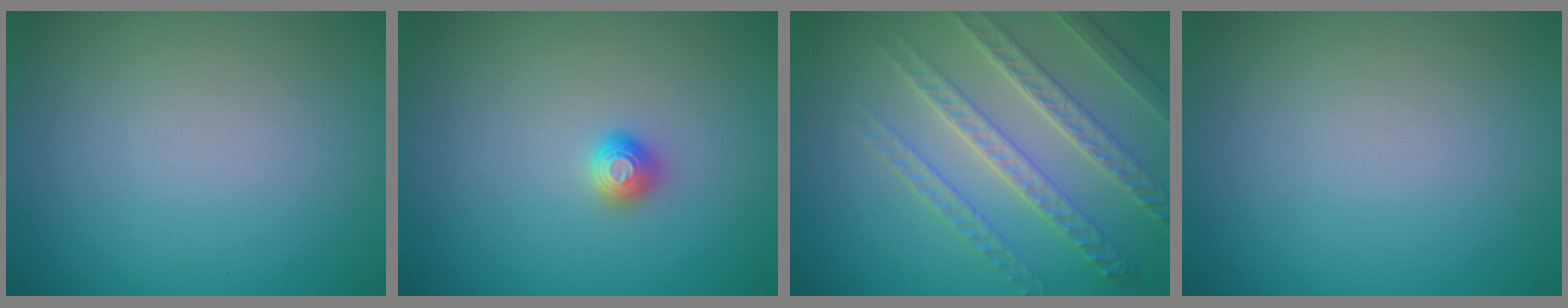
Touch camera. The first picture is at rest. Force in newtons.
{"total": 1.2, "press": 1.1, "slide": 0.2}
{"total": 4.5, "press": 4.4, "slide": 0.9}
{"total": 0.0}